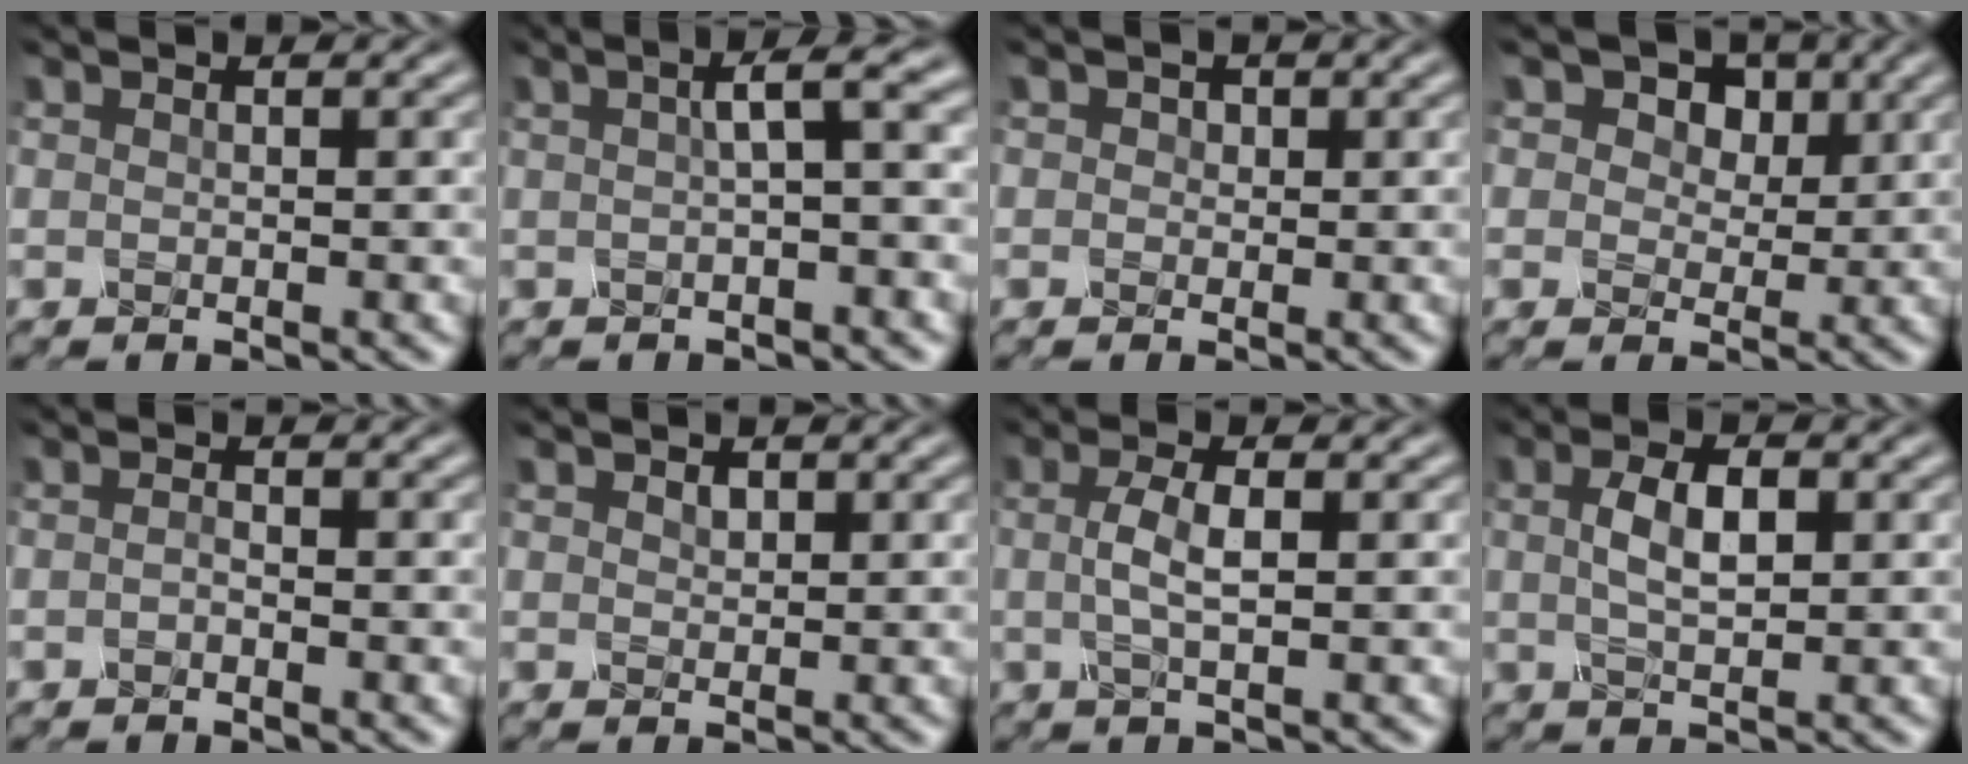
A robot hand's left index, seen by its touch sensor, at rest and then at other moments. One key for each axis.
{"total": 3.6, "fx": 0.5, "fy": 0.8, "fz": 3.4, "tx": -0.051, "ty": 0.018, "tz": 0.001}
{"total": 1.3, "fx": 0.3, "fy": 1.2, "fz": 0.4, "tx": -0.010, "ty": -0.001, "tz": 0.001}
{"total": 6.1, "fx": 2.7, "fy": 4.4, "fz": 3.1, "tx": -0.068, "ty": 0.003, "tz": 0.036}
{"total": 0.8, "fx": -0.7, "fy": 0.3, "fz": 0.3, "tx": -0.007, "ty": 0.001, "tz": -0.016}
{"total": 0.8, "fx": 0.4, "fy": 0.7, "fz": 0.4, "tx": -0.009, "ty": 0.000, "tz": 0.007}
{"total": 2.4, "fx": -0.3, "fy": 0.6, "fz": 2.3, "tx": -0.049, "ty": 0.006, "tz": -0.010}
{"total": 3.2, "fx": 0.2, "fy": 1.5, "fz": 2.9, "tx": -0.061, "ty": 0.003, "tz": 0.004}